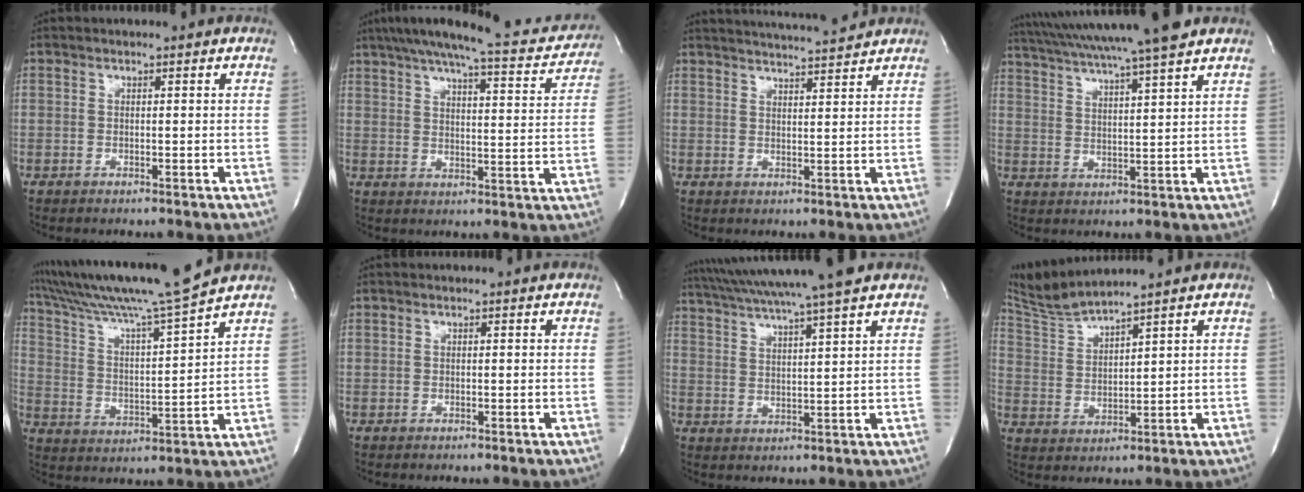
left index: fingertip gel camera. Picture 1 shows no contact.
{"total": 19.6, "force": [17.5, 3.2, 8.2], "torque": [-0.123, -0.012, 0.216]}
{"total": 10.3, "force": [9.8, 0.2, 3.2], "torque": [-0.056, 0.007, 0.133]}
{"total": 16.9, "force": [14.3, -0.7, 8.9], "torque": [-0.161, 0.015, 0.211]}
{"total": 16.3, "force": [14.3, -2.1, 7.5], "torque": [-0.139, -0.015, 0.234]}
{"total": 0.0}
{"total": 14.5, "force": [12.2, -1.2, 7.7], "torque": [-0.137, 0.012, 0.180]}
{"total": 6.4, "force": [6.1, -1.3, 1.6], "torque": [-0.048, -0.003, 0.133]}